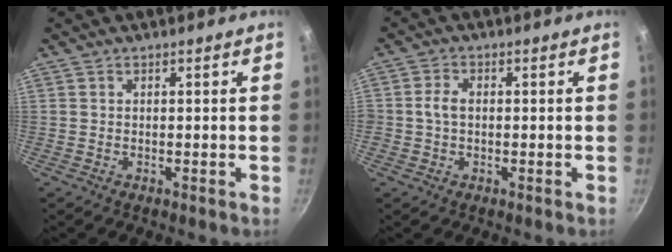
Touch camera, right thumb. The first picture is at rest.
{"total": 3.0, "force": [-0.1, 2.1, 2.1], "torque": [-0.036, 0.010, -0.004]}